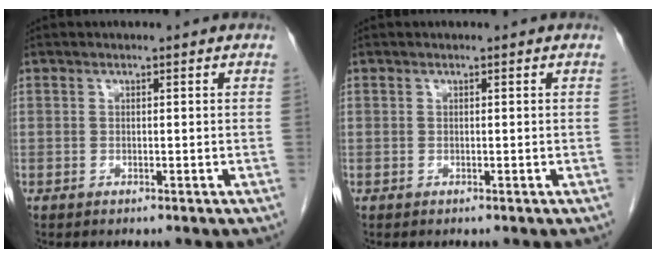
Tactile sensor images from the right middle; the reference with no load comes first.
{"total": 0.0}